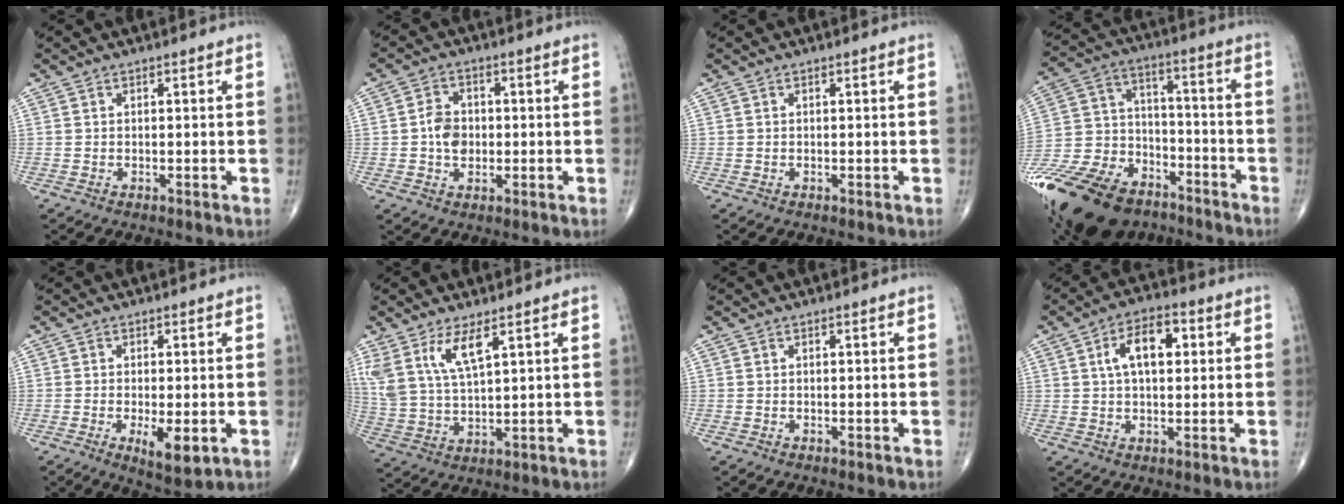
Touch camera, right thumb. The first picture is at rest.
{"total": 5.5, "force": [-0.3, 4.2, 3.5], "torque": [-0.047, 0.008, -0.009]}
{"total": 0.0}
{"total": 29.9, "force": [-19.4, 17.3, 14.7], "torque": [-0.376, 0.037, -0.334]}
{"total": 6.4, "force": [-1.8, 2.2, 5.7], "torque": [-0.091, -0.016, -0.024]}
{"total": 9.4, "force": [5.2, 3.1, 7.2], "torque": [-0.156, -0.020, 0.115]}
{"total": 0.0}
{"total": 9.1, "force": [2.2, 4.8, 7.5], "torque": [-0.116, 0.014, 0.032]}